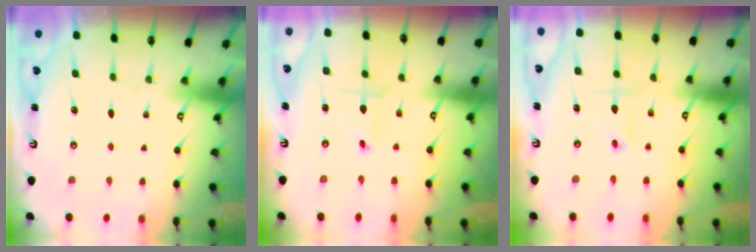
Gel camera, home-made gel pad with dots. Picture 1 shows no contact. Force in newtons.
{"total": 1.9, "press": 1.9, "slide": 0.2}
{"total": 3.0, "press": 2.9, "slide": 0.7}